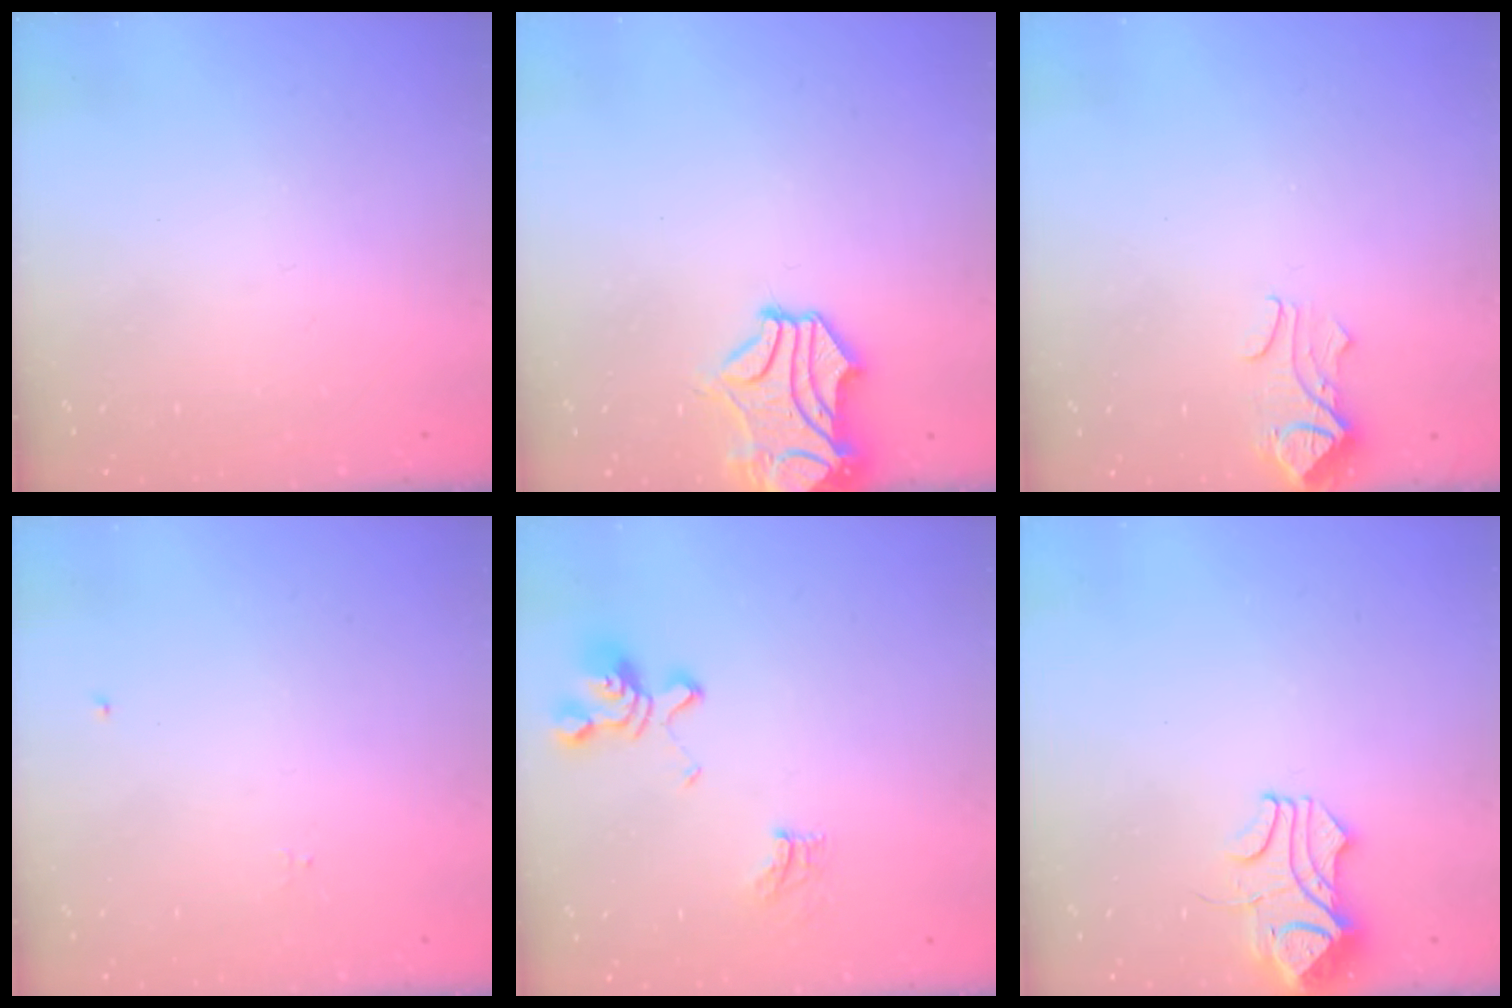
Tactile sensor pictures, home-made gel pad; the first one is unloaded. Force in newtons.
{"total": 2.4, "press": 2.1, "slide": 1.2}
{"total": 2.4, "press": 2.3, "slide": 0.5}
{"total": 0.0}
{"total": 5.7, "press": 5.6, "slide": 1.1}
{"total": 4.6, "press": 4.6, "slide": 0.3}